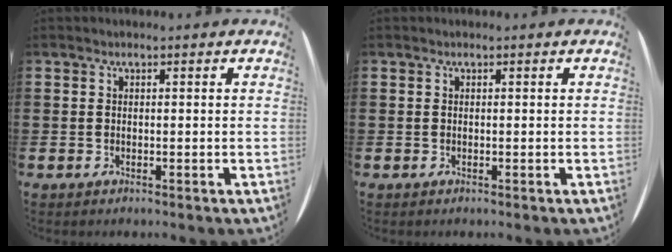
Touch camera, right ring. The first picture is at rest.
{"total": 0.0}